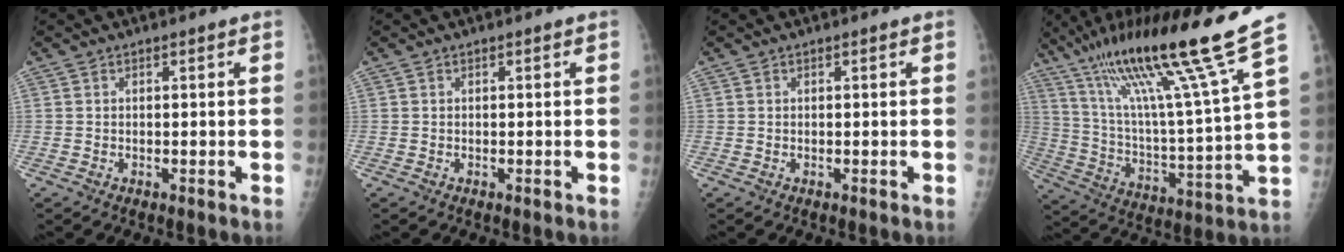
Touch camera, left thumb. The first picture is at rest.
{"total": 0.0}
{"total": 0.0}
{"total": 23.7, "force": [16.5, -0.5, 17.0], "torque": [-0.266, -0.075, 0.289]}